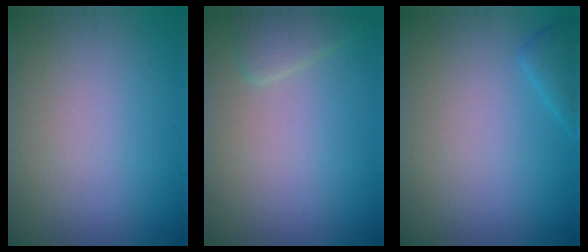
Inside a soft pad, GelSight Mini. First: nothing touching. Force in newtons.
{"total": 1.9, "press": 1.9, "slide": 0.2}
{"total": 1.6, "press": 1.6, "slide": 0.2}